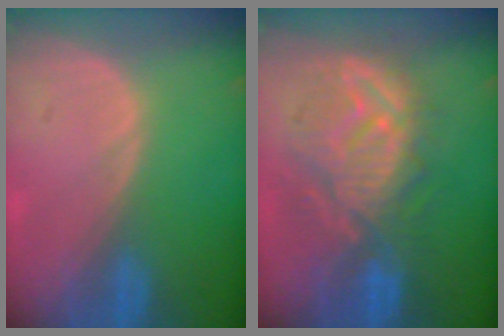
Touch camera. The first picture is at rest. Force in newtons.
{"total": 10.7, "press": 10.2, "slide": 3.5}